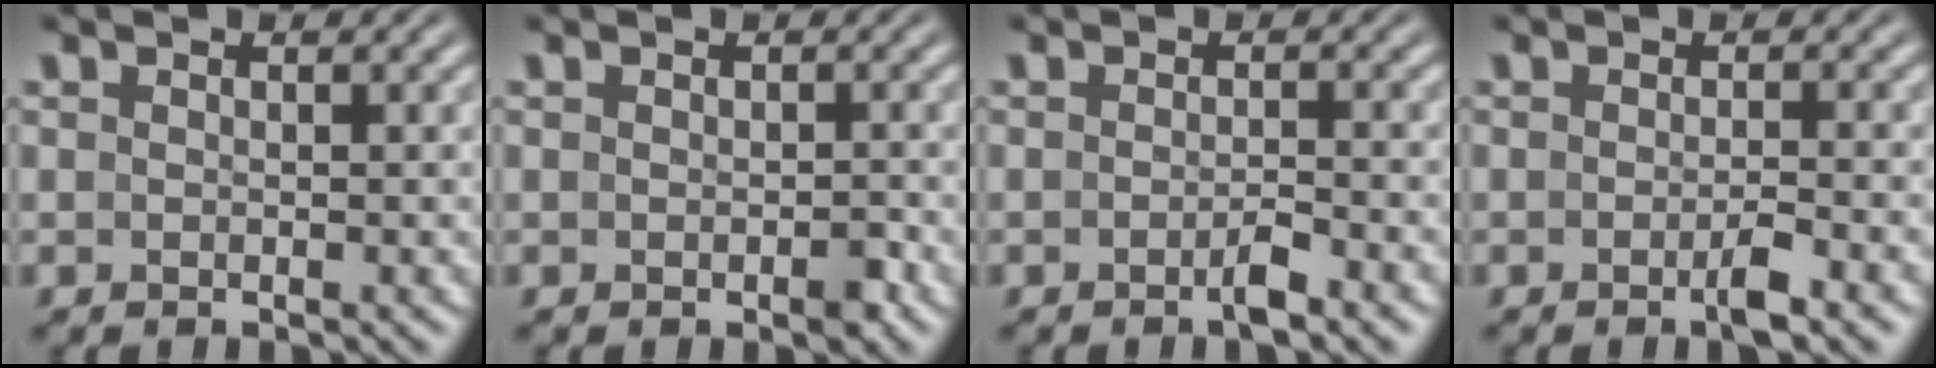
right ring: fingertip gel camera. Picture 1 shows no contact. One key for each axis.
{"total": 0.9, "fx": -0.5, "fy": 0.3, "fz": 0.6, "tx": -0.010, "ty": -0.003, "tz": -0.009}
{"total": 1.3, "fx": -1.1, "fy": -0.3, "fz": 0.8, "tx": -0.009, "ty": 0.006, "tz": -0.023}
{"total": 1.6, "fx": -1.1, "fy": -0.2, "fz": 1.2, "tx": -0.016, "ty": 0.005, "tz": -0.024}